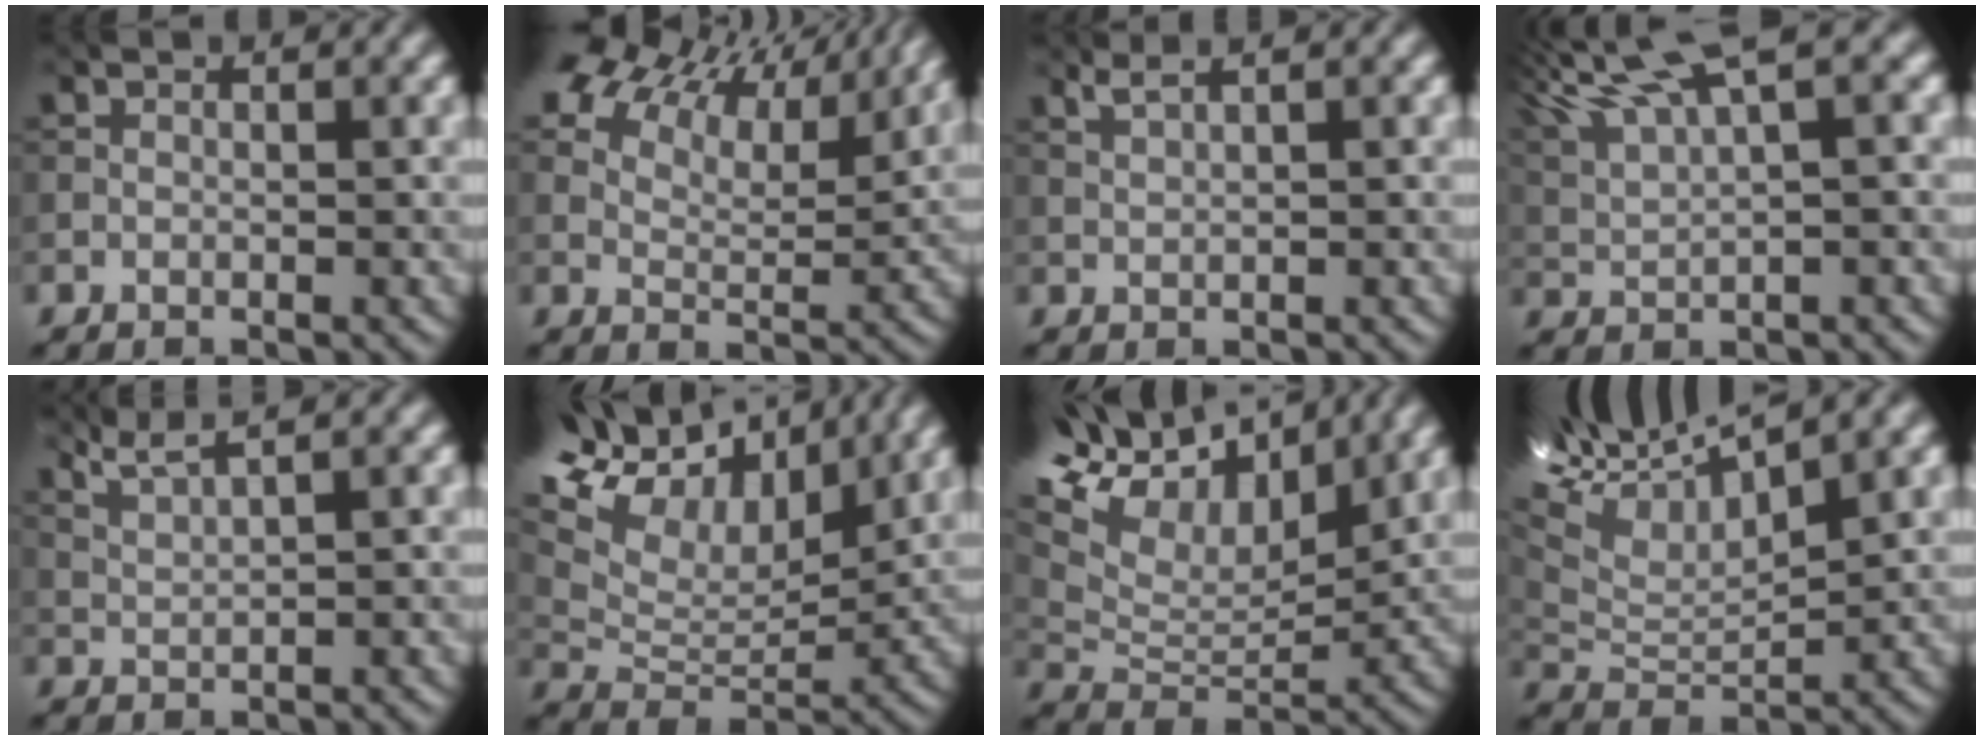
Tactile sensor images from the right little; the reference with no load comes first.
{"total": 12.4, "force": [9.8, 4.4, 6.2], "torque": [-0.122, 0.012, 0.129]}
{"total": 2.3, "force": [1.5, 0.6, 1.6], "torque": [-0.025, 0.005, 0.020]}
{"total": 6.9, "force": [4.5, 1.4, 5.0], "torque": [-0.097, 0.022, 0.088]}
{"total": 3.6, "force": [2.6, 0.6, 2.3], "torque": [-0.045, 0.009, 0.051]}
{"total": 15.1, "force": [9.2, 7.7, 9.1], "torque": [-0.200, 0.048, 0.140]}
{"total": 13.9, "force": [9.1, 6.3, 8.4], "torque": [-0.187, 0.049, 0.142]}
{"total": 10.4, "force": [6.8, 3.6, 7.1], "torque": [-0.156, 0.023, 0.125]}